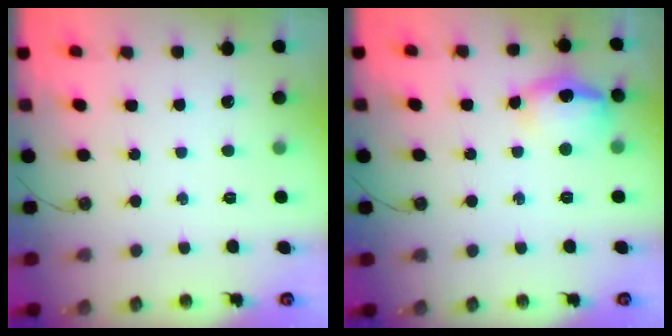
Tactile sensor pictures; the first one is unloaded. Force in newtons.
{"total": 12.9, "press": 12.8, "slide": 1.4}